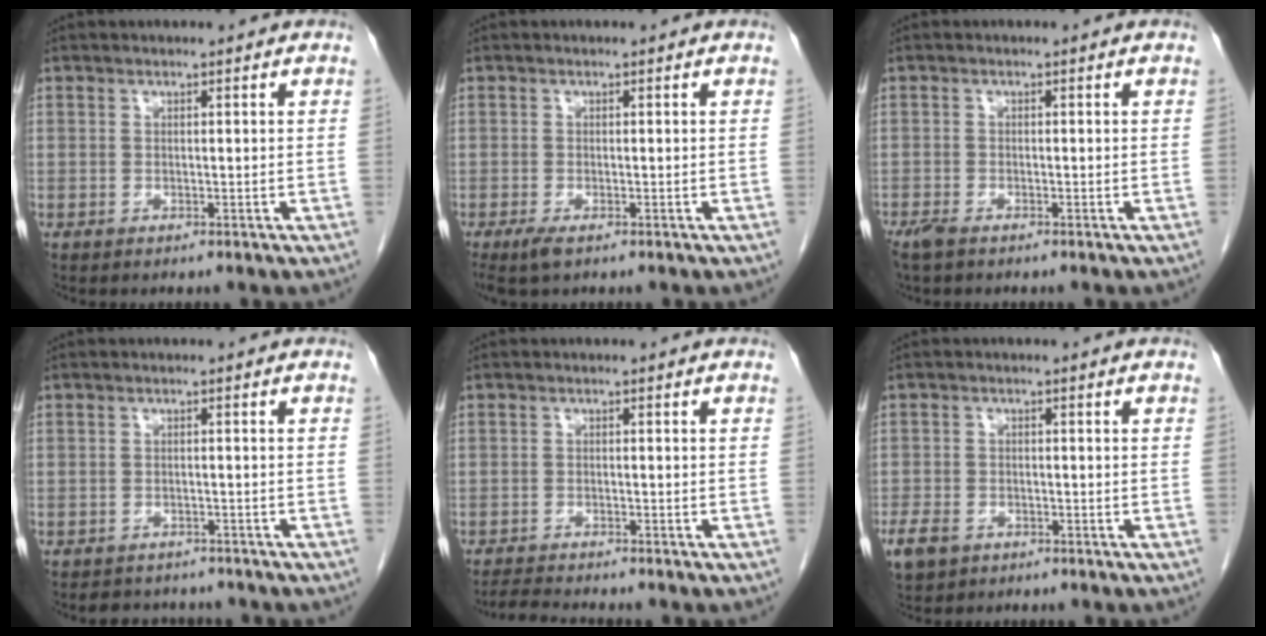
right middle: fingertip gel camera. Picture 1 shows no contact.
{"total": 2.3, "force": [-1.5, 0.7, 1.7], "torque": [-0.038, -0.008, -0.025]}
{"total": 2.3, "force": [-1.8, 0.7, 1.3], "torque": [-0.033, -0.007, -0.032]}
{"total": 4.6, "force": [-4.2, 1.8, 0.6], "torque": [-0.006, 0.000, -0.054]}
{"total": 3.4, "force": [-3.2, -0.5, 0.8], "torque": [-0.019, -0.018, -0.056]}
{"total": 5.0, "force": [-3.2, 3.2, 2.1], "torque": [-0.044, -0.002, -0.051]}